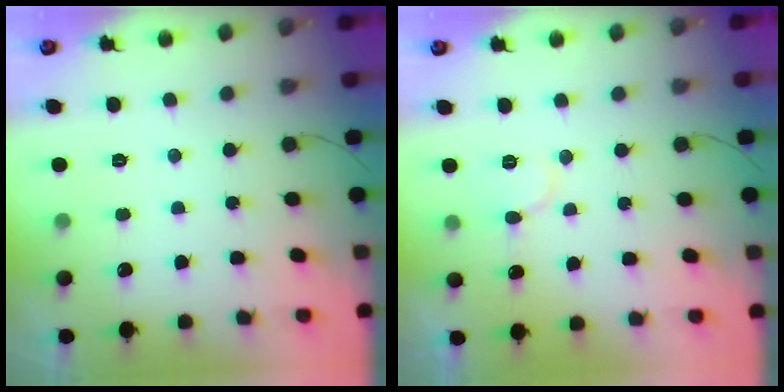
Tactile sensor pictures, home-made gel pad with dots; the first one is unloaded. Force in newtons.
{"total": 6.0, "press": 6.0, "slide": 0.4}